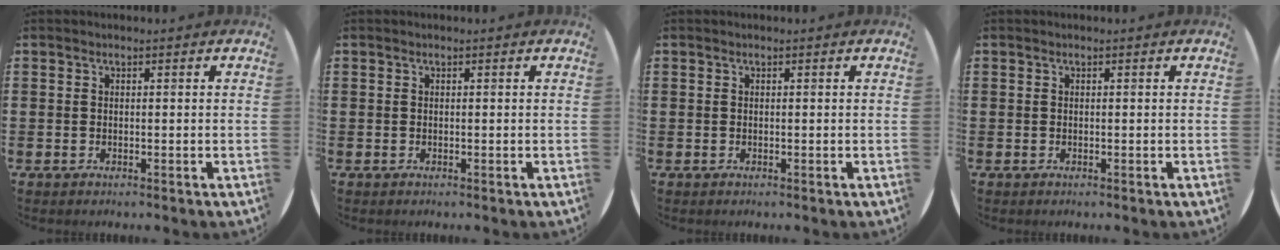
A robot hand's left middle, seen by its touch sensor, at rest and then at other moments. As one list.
[{"total": 0.0}, {"total": 0.0}, {"total": 0.0}]